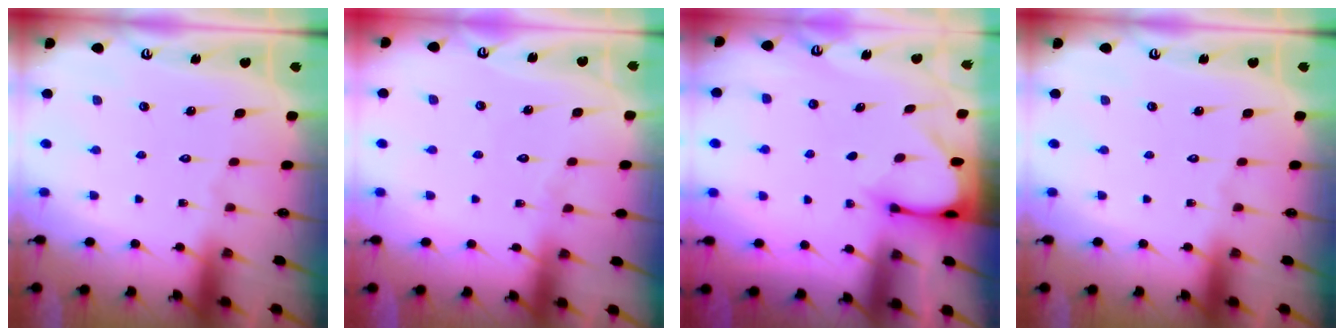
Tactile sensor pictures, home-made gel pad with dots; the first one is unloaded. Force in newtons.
{"total": 3.2, "press": 3.1, "slide": 0.5}
{"total": 3.5, "press": 3.4, "slide": 0.2}
{"total": 0.0}